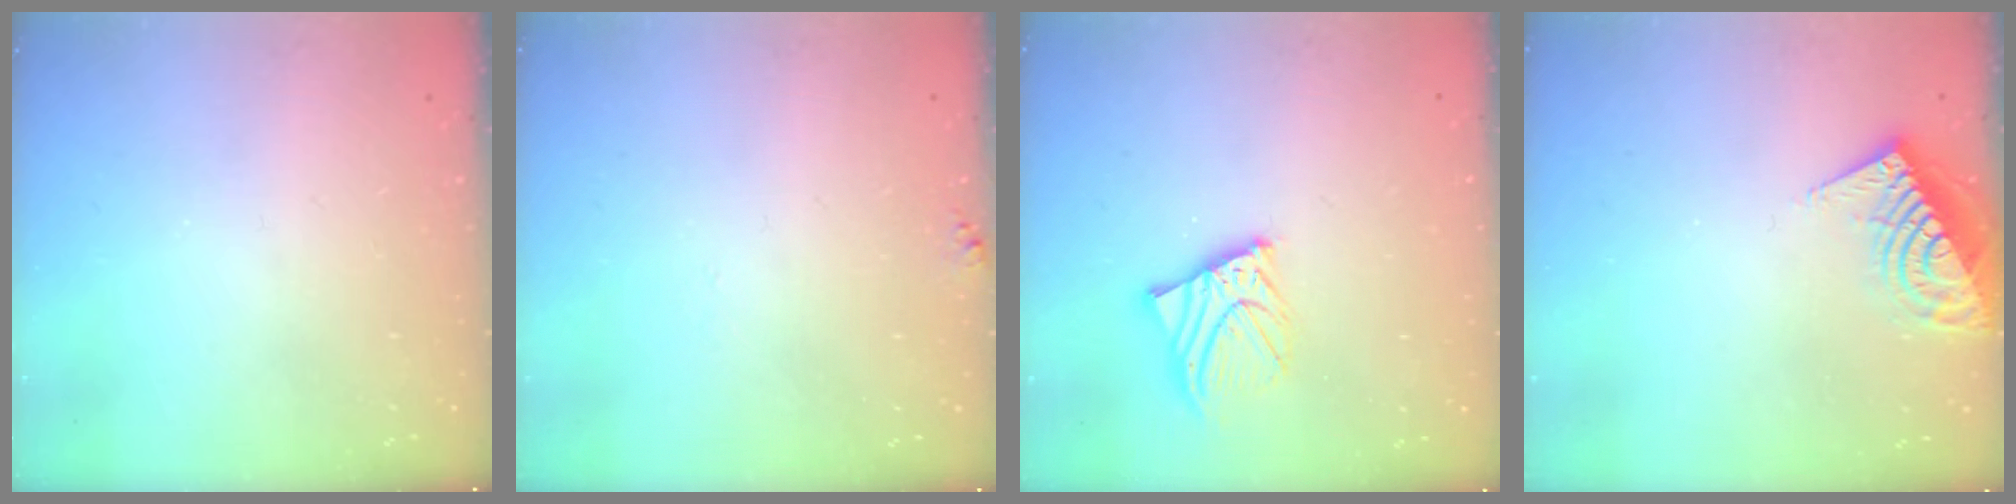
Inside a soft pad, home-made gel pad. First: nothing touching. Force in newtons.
{"total": 5.0, "press": 4.9, "slide": 0.5}
{"total": 9.0, "press": 9.0, "slide": 1.1}
{"total": 11.7, "press": 11.5, "slide": 1.7}